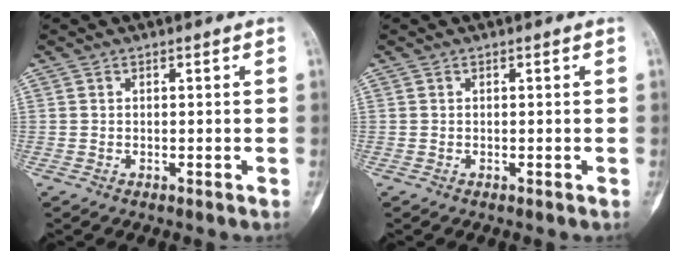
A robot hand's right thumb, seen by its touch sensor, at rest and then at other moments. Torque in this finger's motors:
{"motor_torque": [0.00, 0.00, 0.01, 0.00, 0.00]}